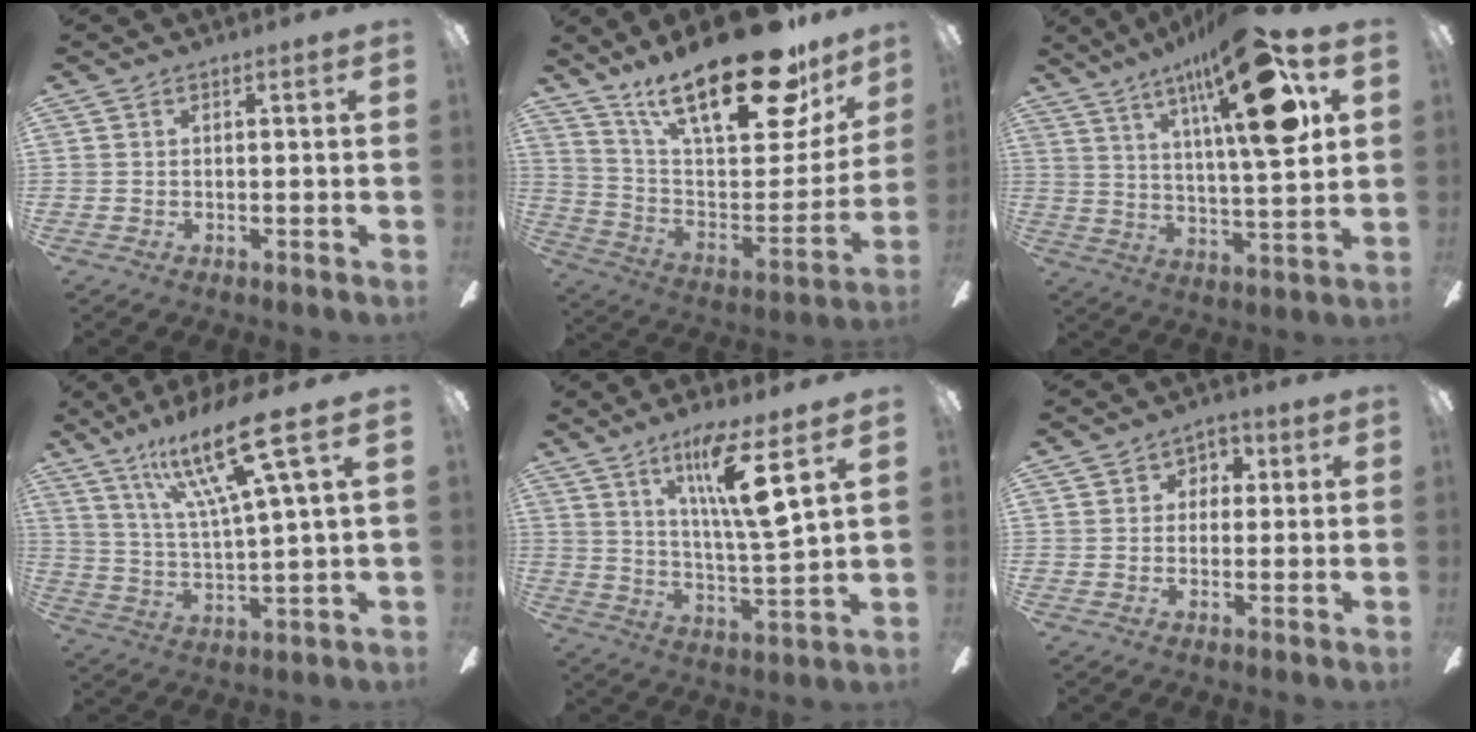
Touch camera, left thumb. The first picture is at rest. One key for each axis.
{"total": 28.0, "fx": 18.9, "fy": 8.9, "fz": 18.6, "tx": -0.292, "ty": -0.122, "tz": 0.313}
{"total": 21.5, "fx": 11.0, "fy": 5.1, "fz": 17.8, "tx": -0.286, "ty": -0.041, "tz": 0.160}
{"total": 18.7, "fx": 10.8, "fy": 3.2, "fz": 14.9, "tx": -0.280, "ty": -0.045, "tz": 0.164}
{"total": 14.0, "fx": 7.6, "fy": 1.6, "fz": 11.7, "tx": -0.206, "ty": -0.029, "tz": 0.117}
{"total": 3.5, "fx": -0.2, "fy": 3.3, "fz": 1.3, "tx": -0.013, "ty": 0.014, "tz": -0.007}